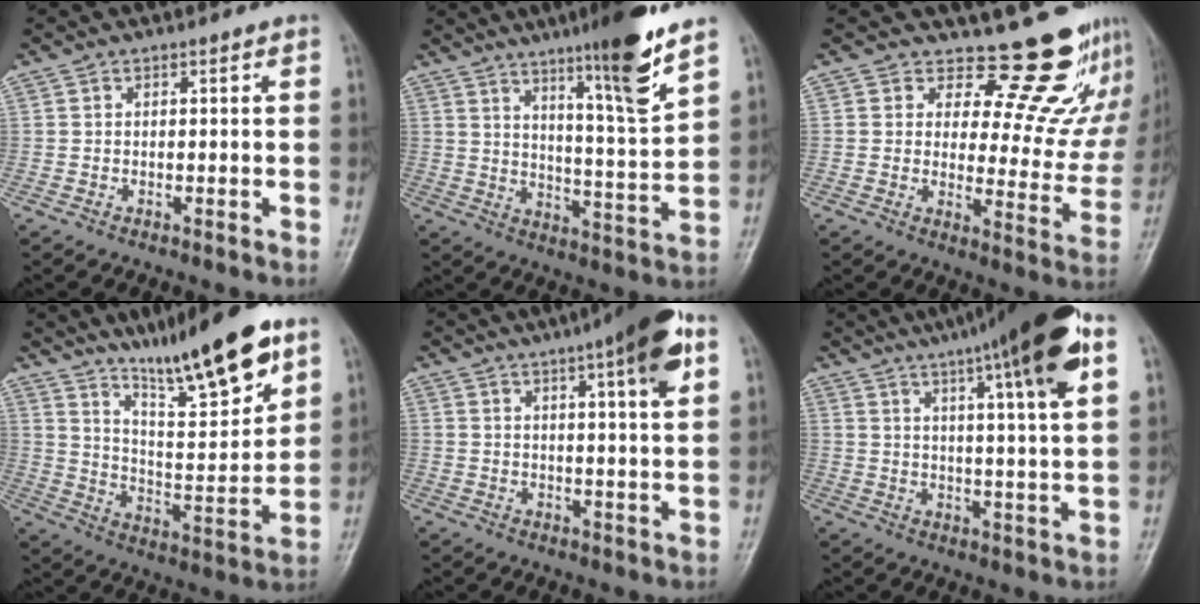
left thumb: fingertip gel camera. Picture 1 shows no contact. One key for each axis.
{"total": 14.1, "fx": 9.1, "fy": 0.7, "fz": 10.8, "tx": -0.158, "ty": -0.062, "tz": 0.145}
{"total": 15.6, "fx": 14.3, "fy": 5.7, "fz": 2.7, "tx": 0.026, "ty": -0.131, "tz": 0.162}
{"total": 18.9, "fx": 12.9, "fy": 3.4, "fz": 13.3, "tx": -0.184, "ty": -0.069, "tz": 0.218}
{"total": 12.5, "fx": 6.1, "fy": 1.7, "fz": 10.8, "tx": -0.148, "ty": -0.007, "tz": 0.079}
{"total": 19.9, "fx": 10.8, "fy": 2.3, "fz": 16.6, "tx": -0.243, "ty": -0.011, "tz": 0.150}